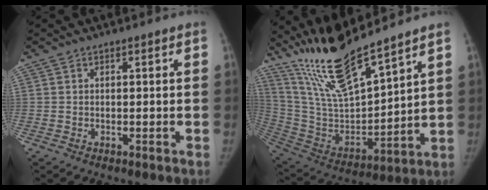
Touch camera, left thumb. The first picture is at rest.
{"total": 18.3, "force": [15.3, 2.1, 9.7], "torque": [-0.162, -0.082, 0.306]}